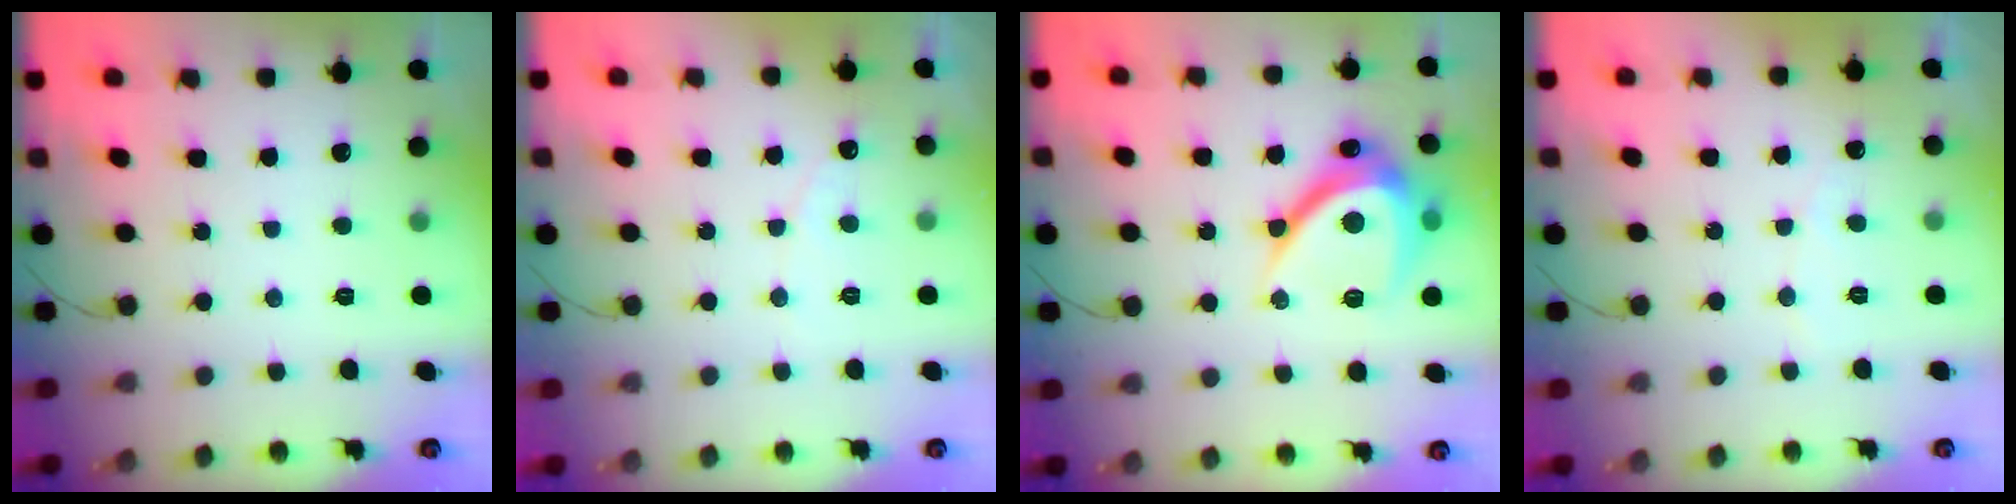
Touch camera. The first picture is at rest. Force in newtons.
{"total": 2.9, "press": 2.9, "slide": 0.2}
{"total": 14.4, "press": 14.4, "slide": 0.5}
{"total": 2.8, "press": 2.8, "slide": 0.2}